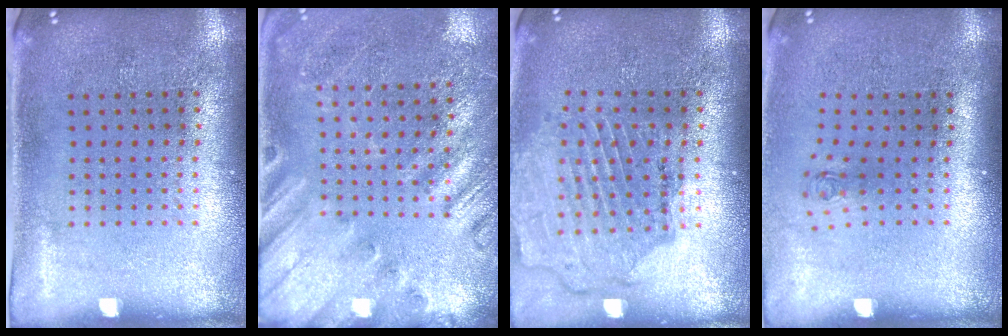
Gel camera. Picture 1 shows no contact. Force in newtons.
{"total": 2.3, "press": 2.0, "slide": 1.0}
{"total": 1.6, "press": 1.6, "slide": 0.2}
{"total": 0.7, "press": 0.3, "slide": 0.7}